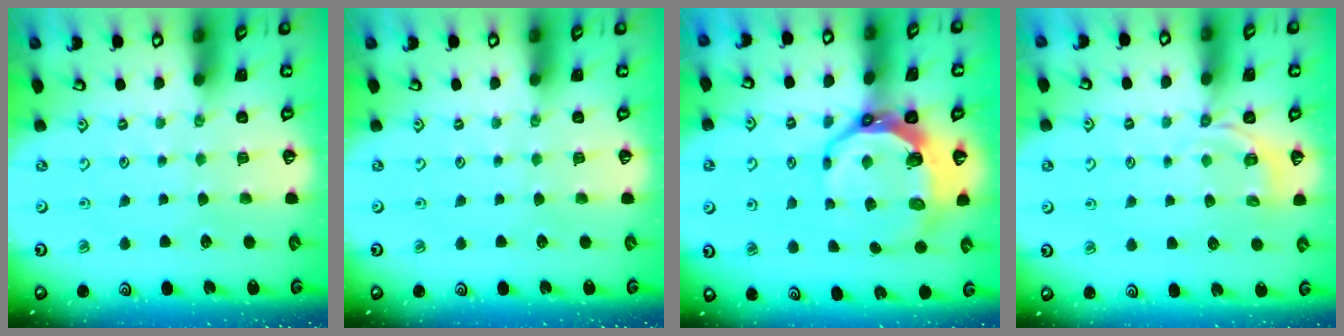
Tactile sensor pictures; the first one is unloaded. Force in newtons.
{"total": 0.0}
{"total": 11.5, "press": 10.6, "slide": 4.4}
{"total": 2.8, "press": 2.1, "slide": 1.8}